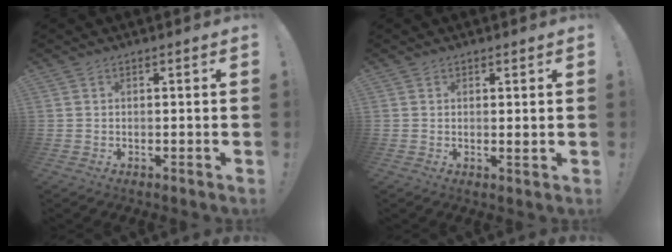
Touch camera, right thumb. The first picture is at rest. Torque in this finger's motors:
{"motor_torque": [-0.19, 0.01, 0.04, 0.17, 0.00]}